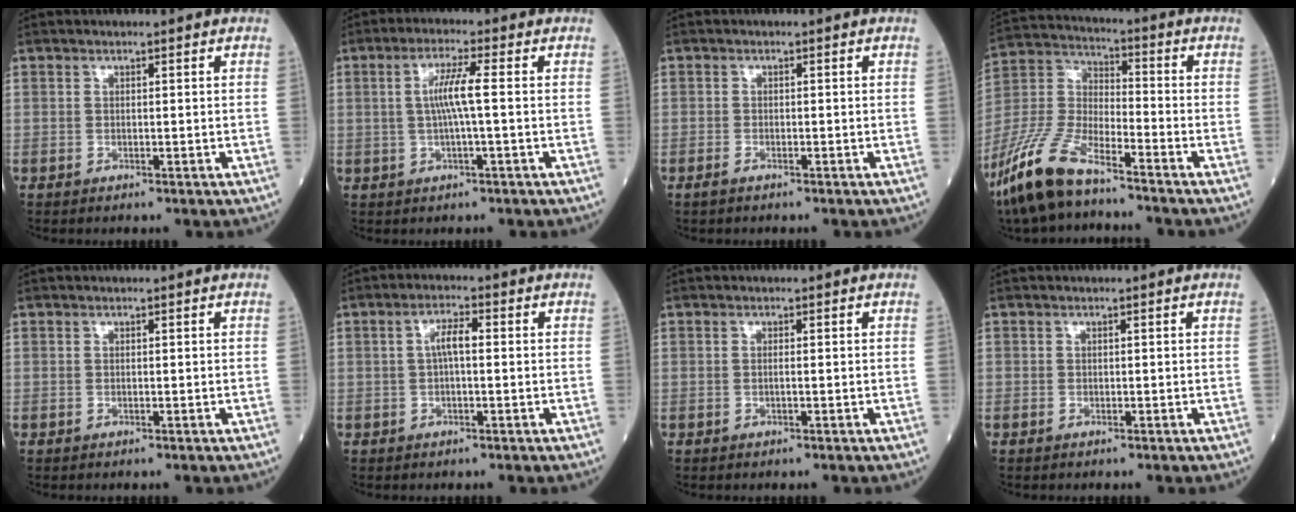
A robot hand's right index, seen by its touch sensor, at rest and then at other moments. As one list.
[{"total": 5.0, "force": [0.3, -0.2, 5.0], "torque": [-0.099, 0.006, 0.005]}, {"total": 1.0, "force": [-0.8, 0.3, 0.5], "torque": [-0.017, -0.002, -0.013]}, {"total": 14.3, "force": [-10.4, 3.7, 9.1], "torque": [-0.209, -0.019, -0.204]}, {"total": 0.0}, {"total": 3.3, "force": [0.2, 0.8, 3.1], "torque": [-0.060, 0.010, 0.003]}, {"total": 0.5, "force": [-0.1, -0.2, 0.5], "torque": [-0.009, 0.000, -0.003]}, {"total": 0.0}]